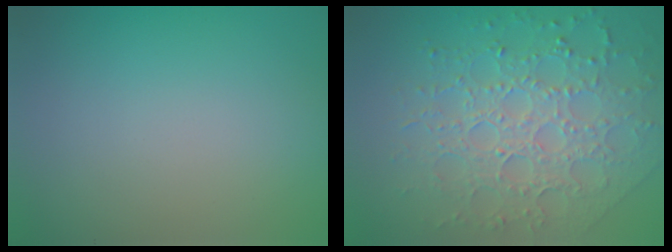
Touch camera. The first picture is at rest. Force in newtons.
{"total": 8.0, "press": 5.7, "slide": 5.6}